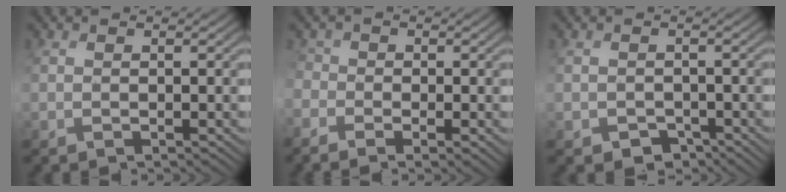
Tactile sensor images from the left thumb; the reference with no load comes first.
{"total": 4.4, "force": [-2.4, 2.9, 2.4], "torque": [-0.066, -0.015, -0.039]}
{"total": 2.4, "force": [-1.4, 1.8, 0.8], "torque": [-0.013, -0.011, -0.026]}